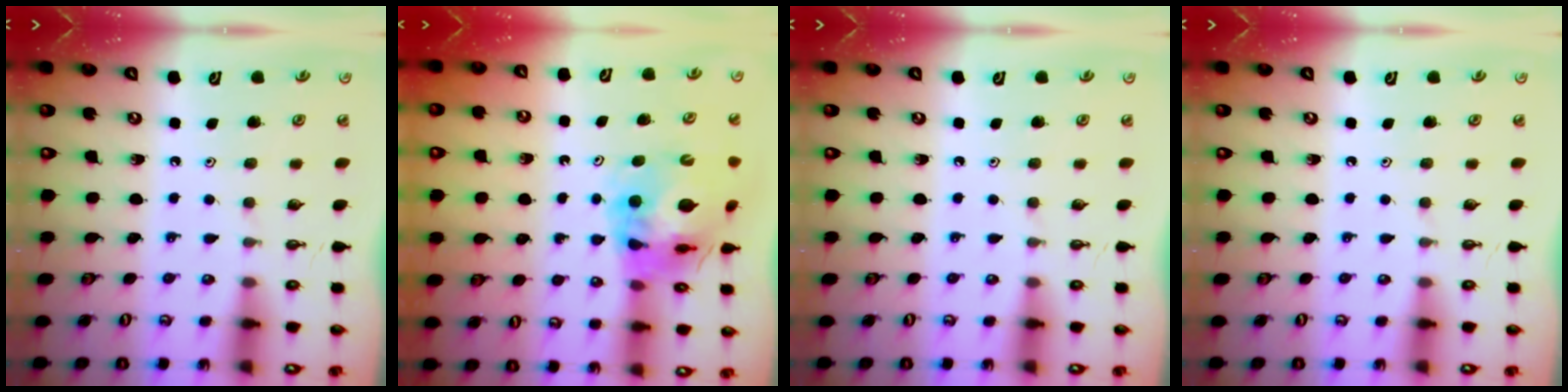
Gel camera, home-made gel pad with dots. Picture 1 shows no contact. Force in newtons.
{"total": 15.7, "press": 15.6, "slide": 1.7}
{"total": 0.0}
{"total": 0.0}